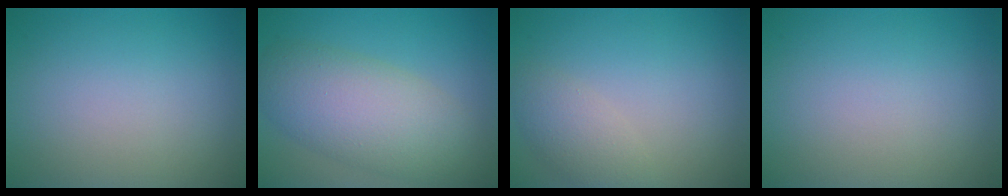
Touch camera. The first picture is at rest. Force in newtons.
{"total": 7.3, "press": 7.3, "slide": 0.3}
{"total": 2.4, "press": 2.4, "slide": 0.2}
{"total": 0.0}